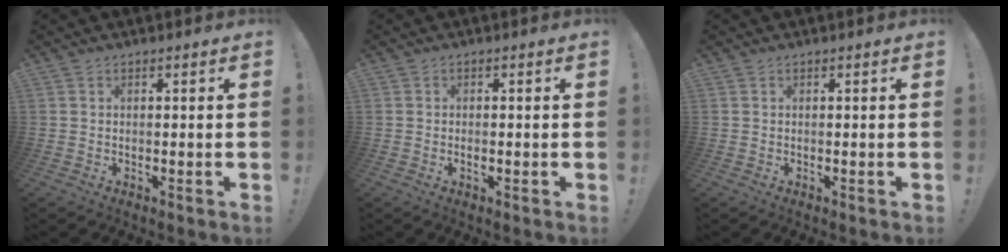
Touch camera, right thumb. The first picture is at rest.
{"total": 0.7, "force": [-0.2, 0.1, 0.7], "torque": [-0.004, -0.005, -0.005]}
{"total": 0.0}